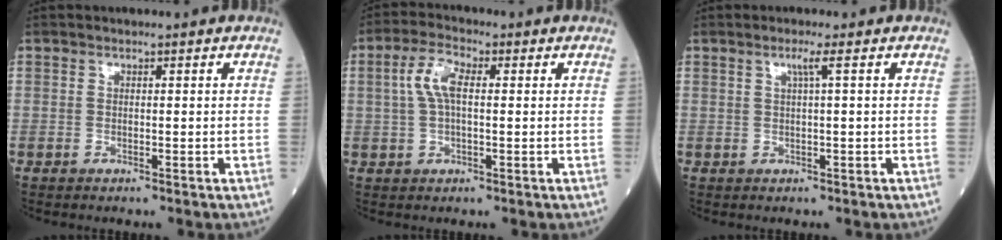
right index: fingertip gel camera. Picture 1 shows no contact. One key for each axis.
{"total": 5.4, "fx": 0.9, "fy": 1.9, "fz": 4.9, "tx": -0.113, "ty": 0.016, "tz": 0.018}
{"total": 1.7, "fx": 0.5, "fy": -0.5, "fz": 1.5, "tx": -0.032, "ty": -0.001, "tz": 0.012}